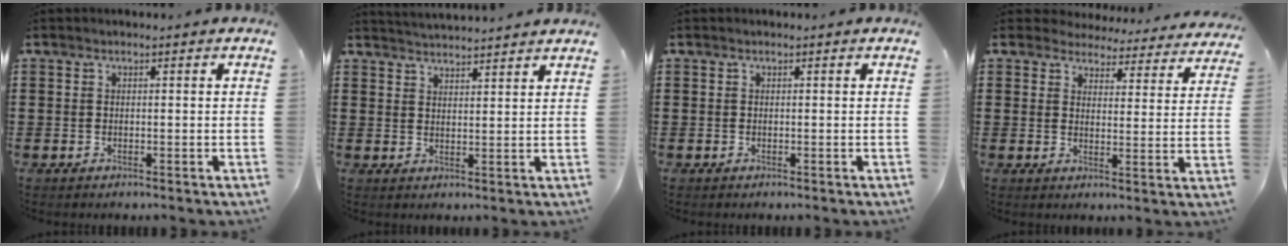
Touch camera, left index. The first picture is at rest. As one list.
[{"total": 3.0, "force": [2.9, -0.6, -0.2], "torque": [-0.004, -0.013, 0.054]}, {"total": 0.0}, {"total": 4.2, "force": [4.1, 0.7, 0.3], "torque": [-0.021, -0.031, 0.068]}]